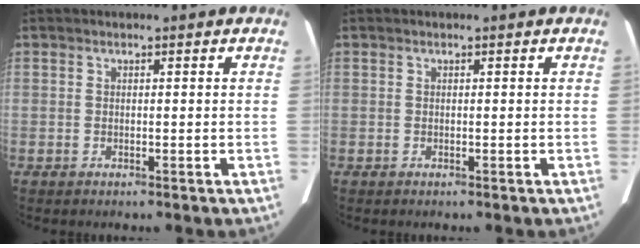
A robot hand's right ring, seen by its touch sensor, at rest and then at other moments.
{"total": 0.0}